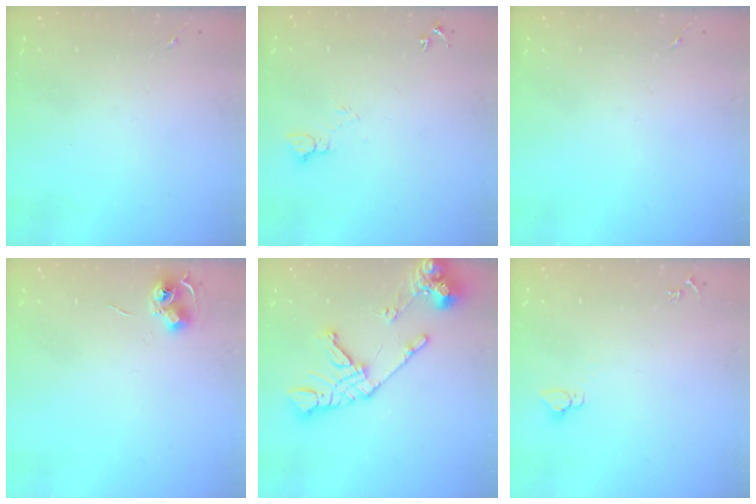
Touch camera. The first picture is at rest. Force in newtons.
{"total": 4.4, "press": 4.3, "slide": 0.4}
{"total": 0.0}
{"total": 6.8, "press": 6.8, "slide": 0.7}
{"total": 17.0, "press": 16.9, "slide": 2.2}
{"total": 2.9, "press": 2.9, "slide": 0.1}